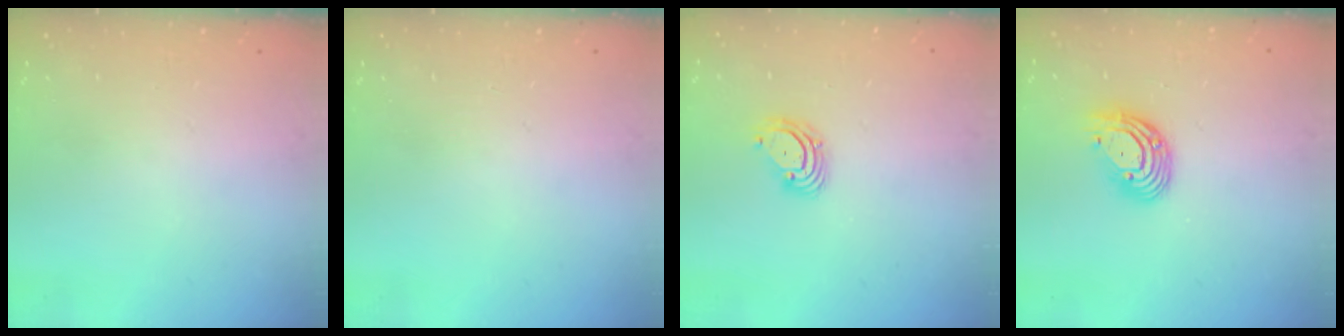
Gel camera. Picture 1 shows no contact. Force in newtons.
{"total": 0.0}
{"total": 3.7, "press": 3.7, "slide": 0.1}
{"total": 10.3, "press": 10.3, "slide": 1.0}